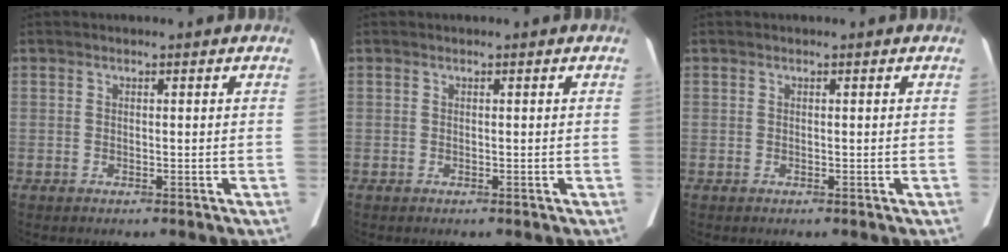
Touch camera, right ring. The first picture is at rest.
{"total": 0.0}
{"total": 0.0}